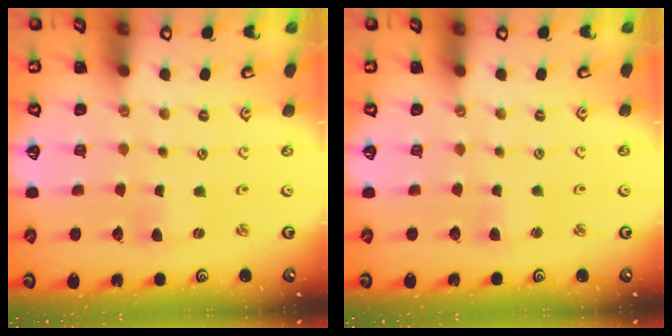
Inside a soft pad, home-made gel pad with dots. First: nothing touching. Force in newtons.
{"total": 2.9, "press": 2.9, "slide": 0.4}